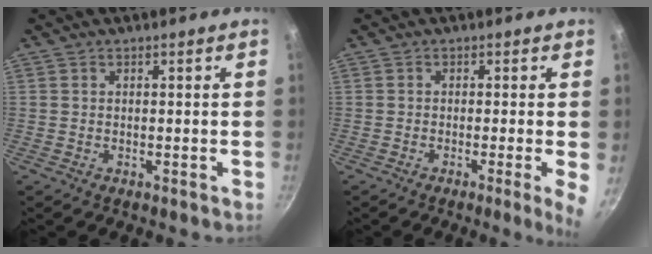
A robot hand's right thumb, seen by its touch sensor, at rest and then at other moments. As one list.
[{"total": 4.1, "force": [-0.9, 0.0, 4.0], "torque": [-0.053, -0.006, -0.016]}]